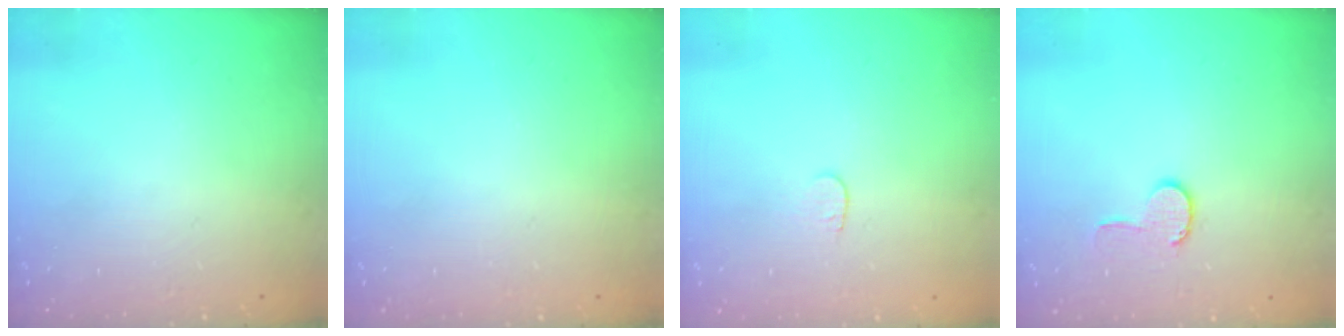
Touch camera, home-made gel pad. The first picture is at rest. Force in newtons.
{"total": 0.0}
{"total": 3.4, "press": 3.3, "slide": 0.3}
{"total": 6.9, "press": 6.8, "slide": 0.7}